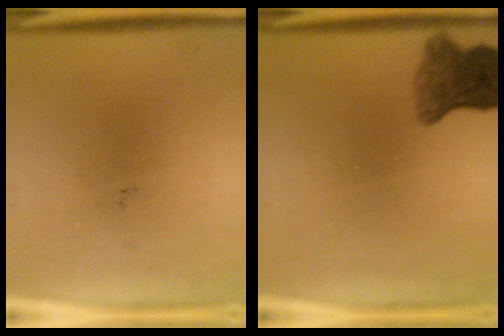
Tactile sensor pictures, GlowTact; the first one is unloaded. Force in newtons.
{"total": 5.9}